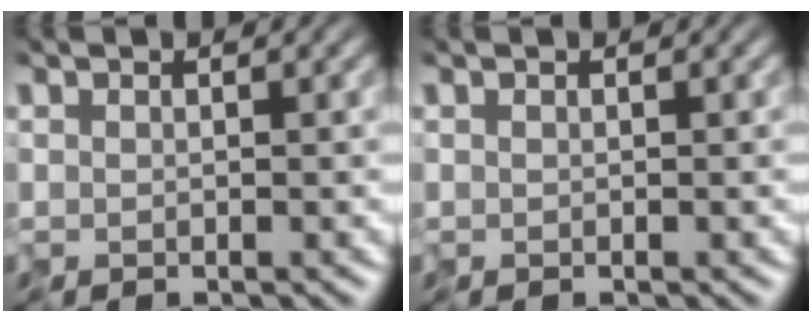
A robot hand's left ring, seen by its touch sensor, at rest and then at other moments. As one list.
[{"total": 0.0}]